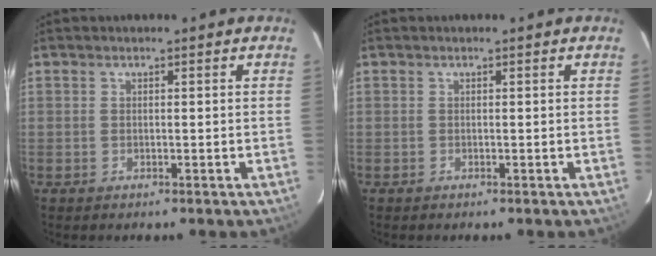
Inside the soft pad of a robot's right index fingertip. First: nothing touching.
{"total": 0.0}